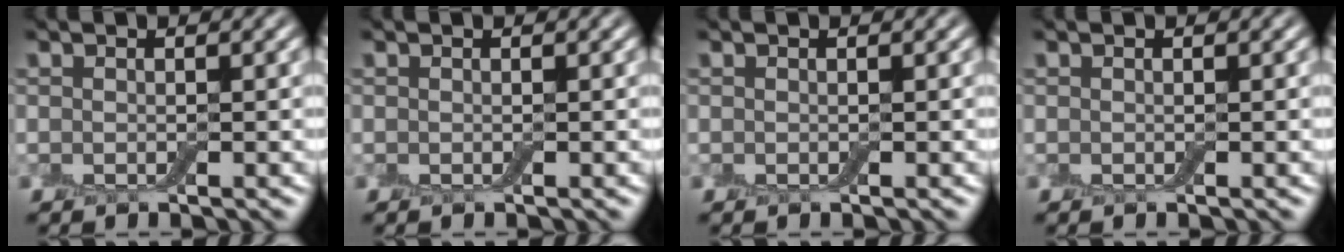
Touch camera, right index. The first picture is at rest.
{"total": 0.0}
{"total": 0.0}
{"total": 0.0}